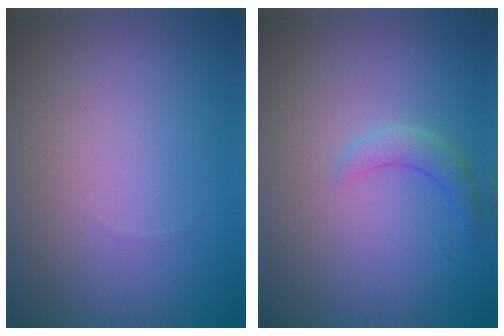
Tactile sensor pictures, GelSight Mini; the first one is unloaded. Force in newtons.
{"total": 1.9, "press": 1.9, "slide": 0.1}